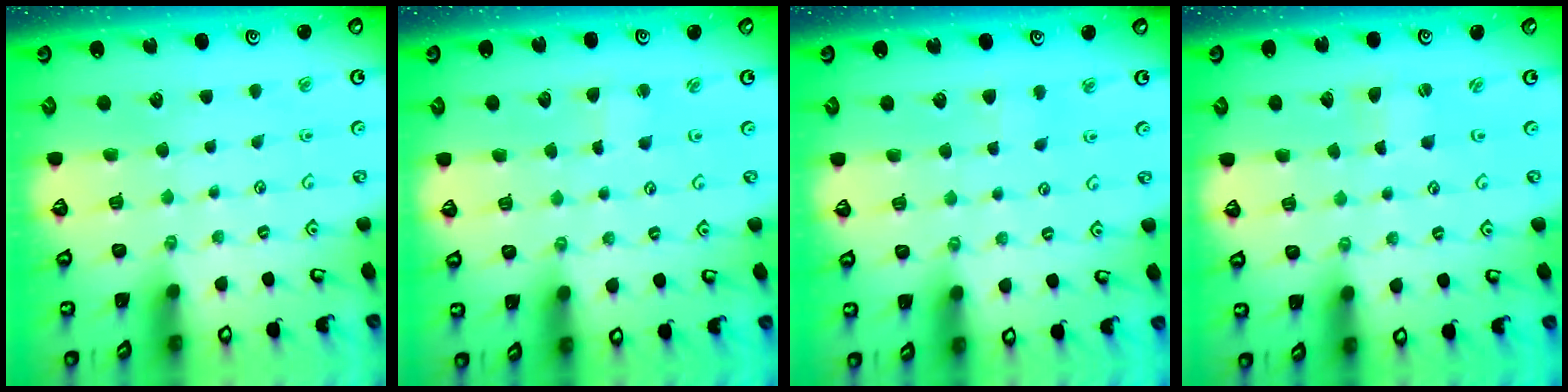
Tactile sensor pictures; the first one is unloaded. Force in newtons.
{"total": 1.8, "press": 1.8, "slide": 0.2}
{"total": 3.0, "press": 3.0, "slide": 0.3}
{"total": 1.5, "press": 1.4, "slide": 0.3}